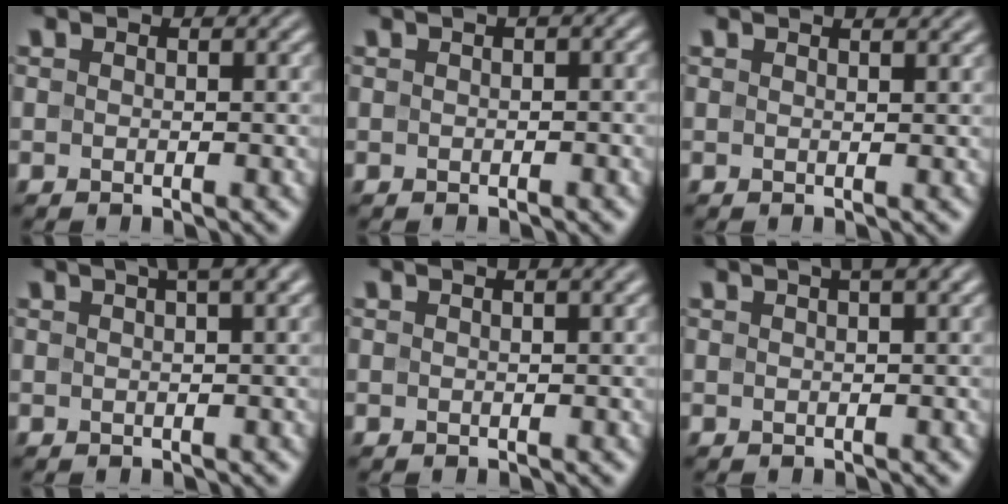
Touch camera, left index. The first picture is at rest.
{"total": 2.3, "force": [0.7, 0.7, 2.1], "torque": [-0.022, 0.011, 0.004]}
{"total": 2.0, "force": [1.7, 0.6, 0.9], "torque": [-0.006, 0.008, 0.006]}
{"total": 3.8, "force": [2.2, 0.8, 3.0], "torque": [-0.036, 0.017, 0.028]}
{"total": 2.5, "force": [1.1, 0.9, 2.0], "torque": [-0.016, 0.009, 0.005]}
{"total": 2.9, "force": [1.6, 0.6, 2.3], "torque": [-0.024, 0.012, 0.020]}